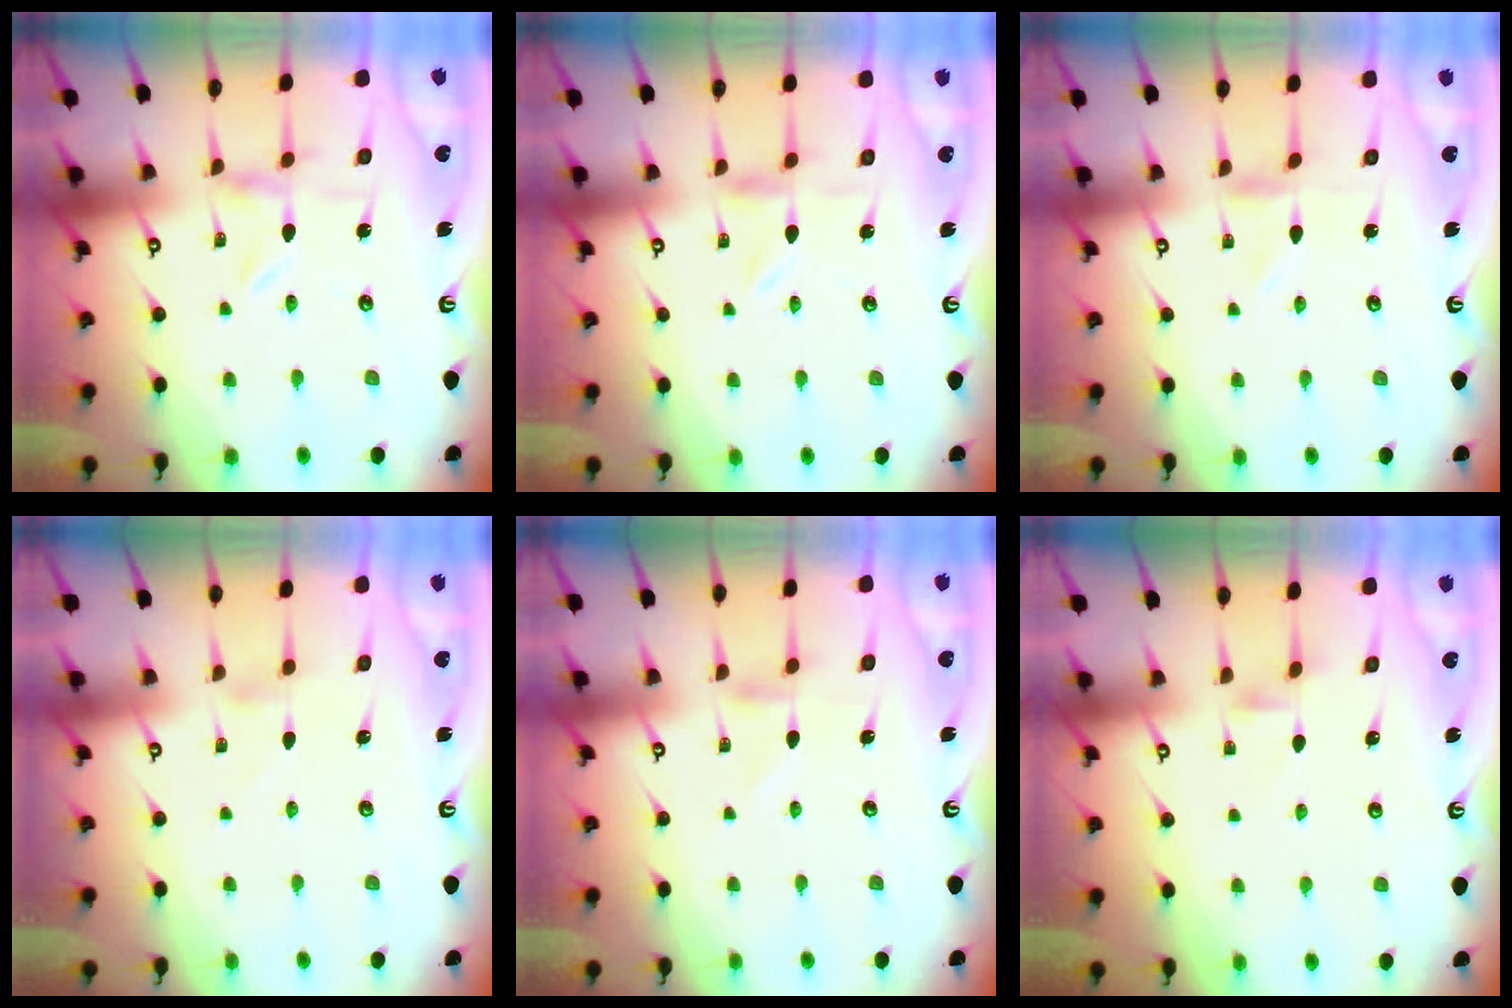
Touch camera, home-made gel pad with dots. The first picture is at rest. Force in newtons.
{"total": 0.7, "press": 0.6, "slide": 0.3}
{"total": 1.2, "press": 1.2, "slide": 0.2}
{"total": 1.0, "press": 1.0, "slide": 0.3}
{"total": 2.8, "press": 2.8, "slide": 0.3}
{"total": 2.0, "press": 2.0, "slide": 0.4}